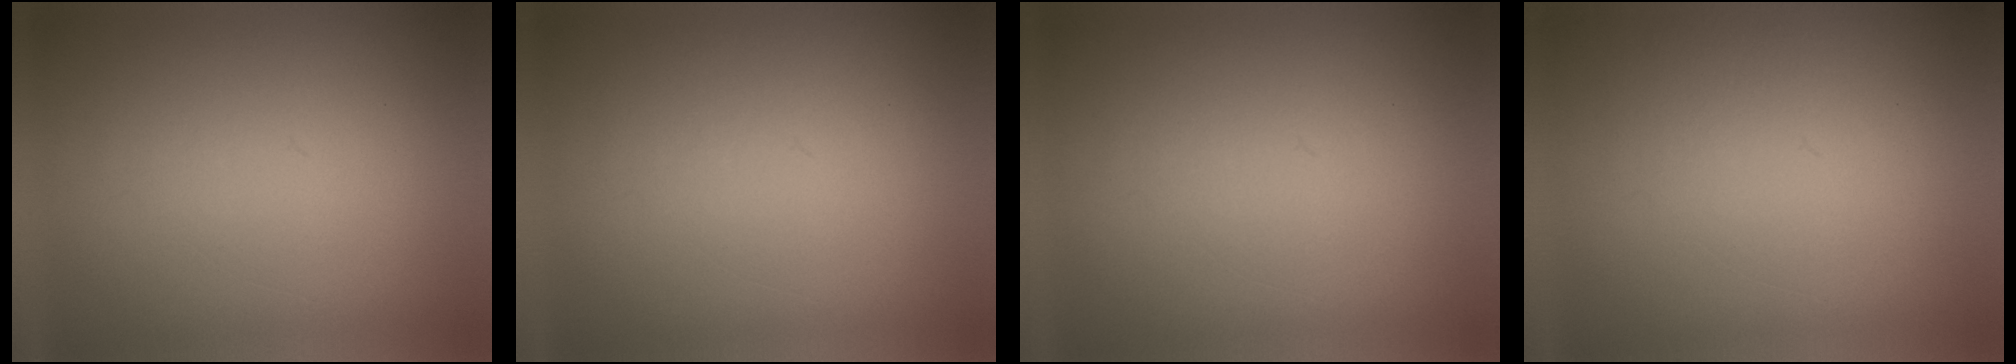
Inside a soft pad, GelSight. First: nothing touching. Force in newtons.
{"total": 1.1}
{"total": 0.0}
{"total": 2.0}